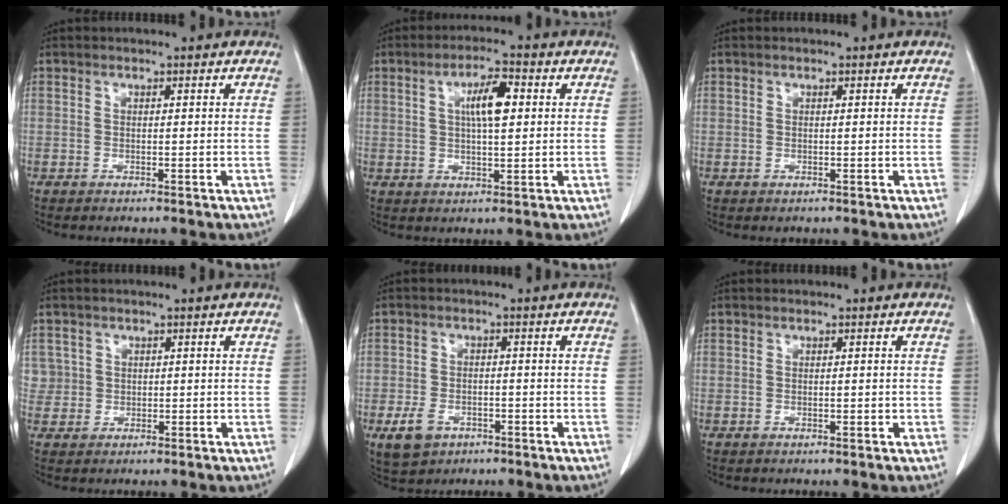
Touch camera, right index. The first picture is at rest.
{"total": 6.3, "force": [1.5, 1.5, 5.9], "torque": [-0.105, 0.008, 0.028]}
{"total": 0.0}
{"total": 2.5, "force": [0.6, 2.5, -0.2], "torque": [0.020, 0.005, 0.007]}
{"total": 4.9, "force": [-2.5, 3.4, 2.5], "torque": [-0.052, -0.001, -0.034]}
{"total": 0.7, "force": [-0.1, 0.2, 0.7], "torque": [-0.013, 0.000, 0.001]}